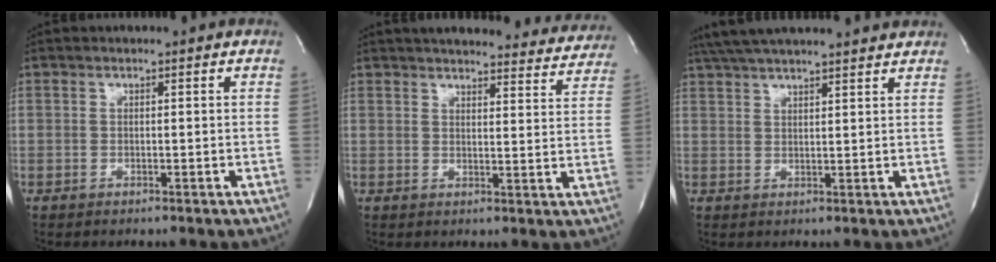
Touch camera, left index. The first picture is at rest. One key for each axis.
{"total": 23.5, "fx": 21.9, "fy": 4.8, "fz": 6.9, "tx": -0.097, "ty": -0.037, "tz": 0.252}
{"total": 17.0, "fx": 15.2, "fy": 1.7, "fz": 7.4, "tx": -0.132, "ty": 0.049, "tz": 0.220}